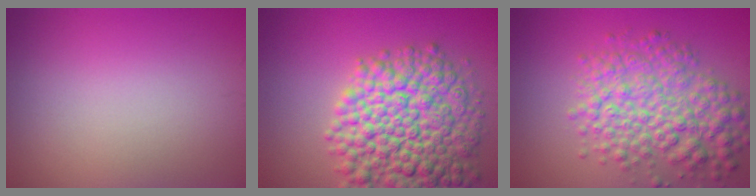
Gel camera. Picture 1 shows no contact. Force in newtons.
{"total": 12.1, "press": 12.1, "slide": 0.5}
{"total": 7.0, "press": 7.0, "slide": 0.2}